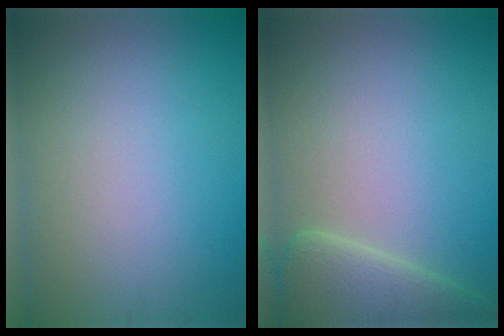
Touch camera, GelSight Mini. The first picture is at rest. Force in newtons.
{"total": 4.3, "press": 4.3, "slide": 0.4}